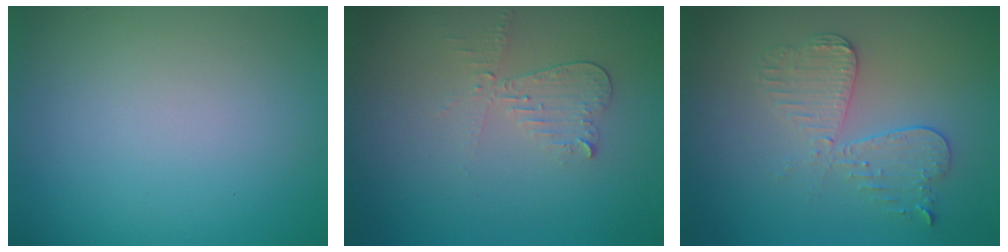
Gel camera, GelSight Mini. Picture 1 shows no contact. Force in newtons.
{"total": 2.1, "press": 2.1, "slide": 0.2}
{"total": 3.7, "press": 3.1, "slide": 1.9}